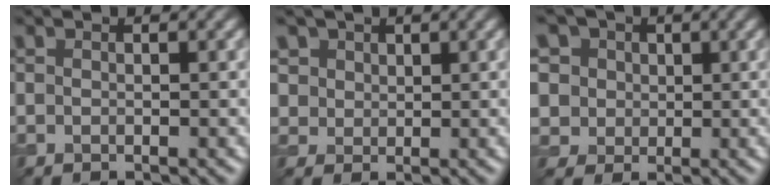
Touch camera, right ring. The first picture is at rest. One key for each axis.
{"total": 4.2, "fx": 2.4, "fy": 3.2, "fz": 1.3, "tx": -0.048, "ty": 0.000, "tz": 0.048}
{"total": 9.2, "fx": 4.5, "fy": 7.1, "fz": 3.6, "tx": -0.085, "ty": 0.022, "tz": 0.054}